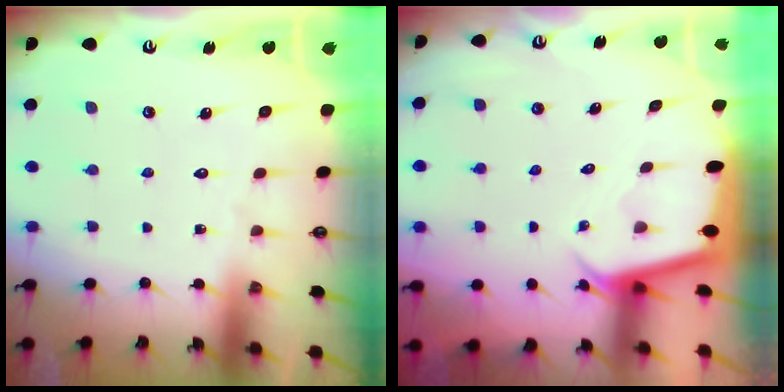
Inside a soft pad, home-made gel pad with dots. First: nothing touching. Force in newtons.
{"total": 2.1, "press": 2.1, "slide": 0.1}